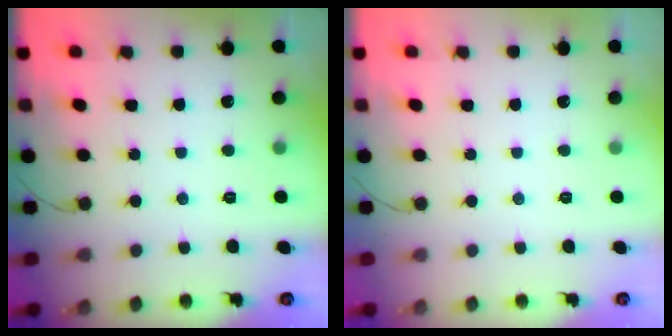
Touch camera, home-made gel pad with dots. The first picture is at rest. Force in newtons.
{"total": 0.0}